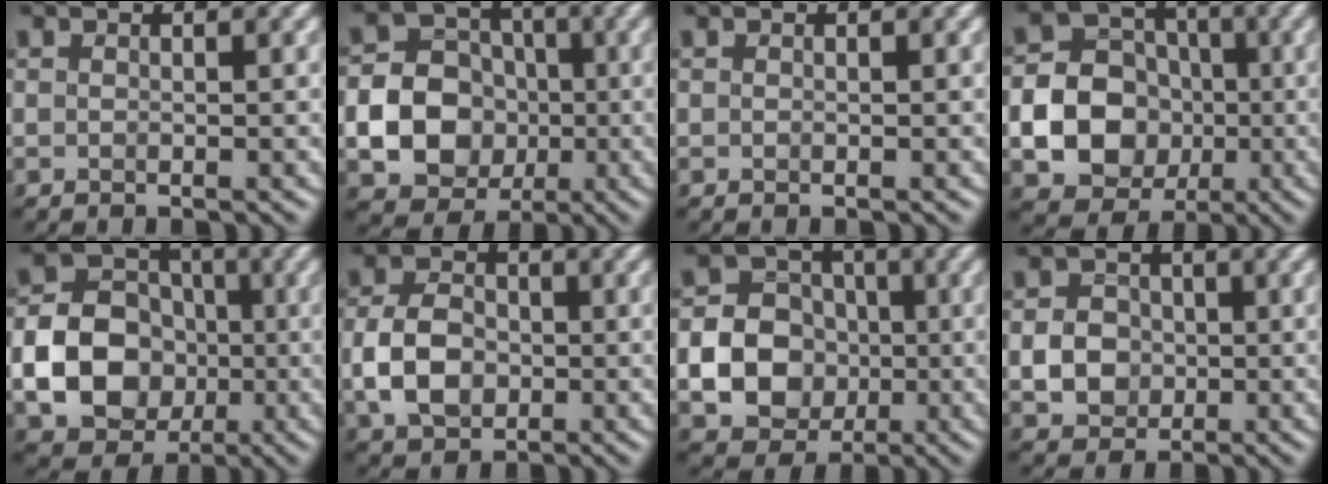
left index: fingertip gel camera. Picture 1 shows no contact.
{"total": 10.3, "force": [-2.0, 9.2, 4.3], "torque": [-0.071, -0.012, -0.061]}
{"total": 0.0}
{"total": 12.1, "force": [-2.5, 10.9, 4.6], "torque": [-0.091, -0.020, -0.057]}
{"total": 9.3, "force": [-2.1, 7.6, 5.0], "torque": [-0.079, -0.006, -0.052]}
{"total": 5.3, "force": [-1.2, 3.9, 3.3], "torque": [-0.071, 0.005, -0.027]}
{"total": 8.4, "force": [-1.5, 7.4, 3.7], "torque": [-0.061, -0.006, -0.050]}
{"total": 3.3, "force": [-0.6, 2.9, 1.4], "torque": [-0.021, 0.003, -0.013]}